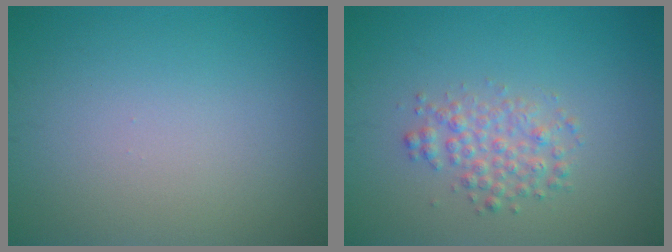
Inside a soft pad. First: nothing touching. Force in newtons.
{"total": 2.5, "press": 2.5, "slide": 0.1}